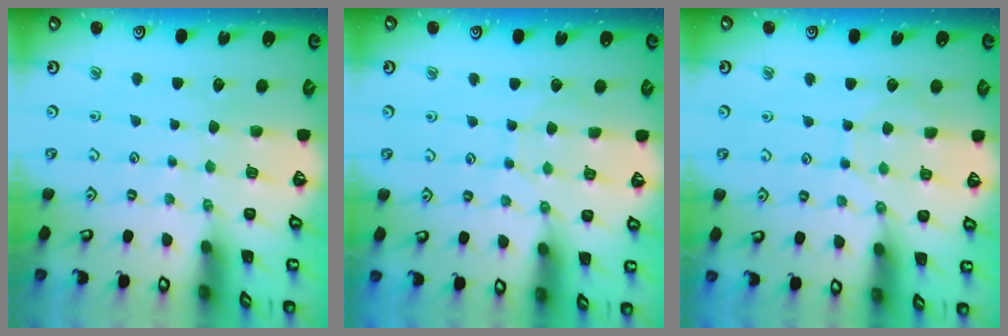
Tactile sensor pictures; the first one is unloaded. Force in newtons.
{"total": 2.8, "press": 2.8, "slide": 0.3}
{"total": 5.1, "press": 5.1, "slide": 0.6}